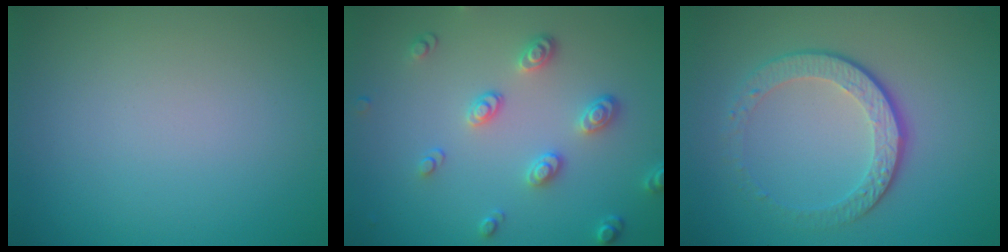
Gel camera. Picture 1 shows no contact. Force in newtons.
{"total": 3.4, "press": 2.8, "slide": 1.9}
{"total": 4.3, "press": 3.0, "slide": 3.1}